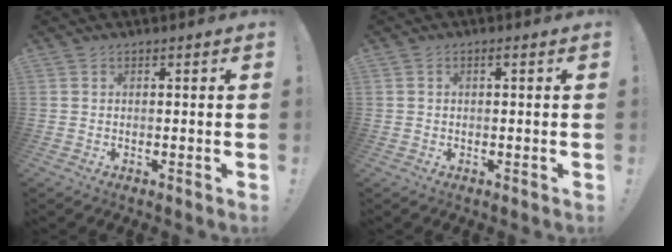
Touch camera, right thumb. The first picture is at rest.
{"total": 1.1, "force": [-0.3, 0.4, 0.9], "torque": [-0.018, 0.005, -0.006]}